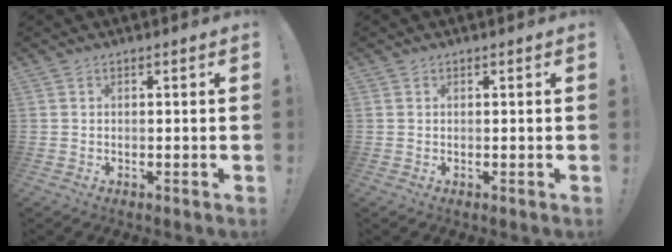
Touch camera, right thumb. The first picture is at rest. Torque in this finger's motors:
{"motor_torque": [0.00, -0.01, 0.22, 0.08, 0.00]}